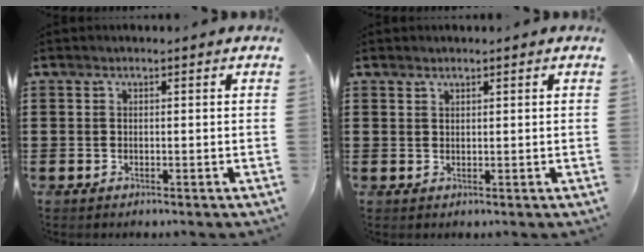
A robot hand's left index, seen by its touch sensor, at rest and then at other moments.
{"total": 1.0, "force": [0.9, 0.2, 0.1], "torque": [-0.004, 0.001, 0.018]}